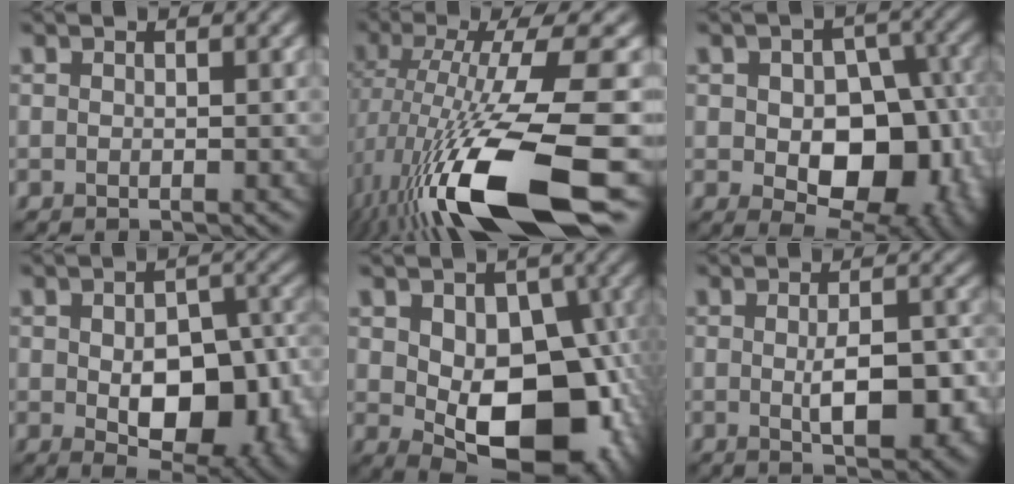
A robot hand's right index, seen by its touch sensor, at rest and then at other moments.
{"total": 14.8, "force": [-5.8, 3.6, 13.1], "torque": [-0.248, -0.022, -0.087]}
{"total": 12.9, "force": [-2.1, 8.4, 9.5], "torque": [-0.106, -0.022, -0.013]}
{"total": 11.4, "force": [-2.2, 6.5, 9.1], "torque": [-0.134, -0.022, -0.016]}
{"total": 12.7, "force": [-1.7, 7.9, 9.8], "torque": [-0.119, -0.012, -0.020]}
{"total": 6.1, "force": [-0.8, 2.5, 5.6], "torque": [-0.088, -0.009, -0.007]}